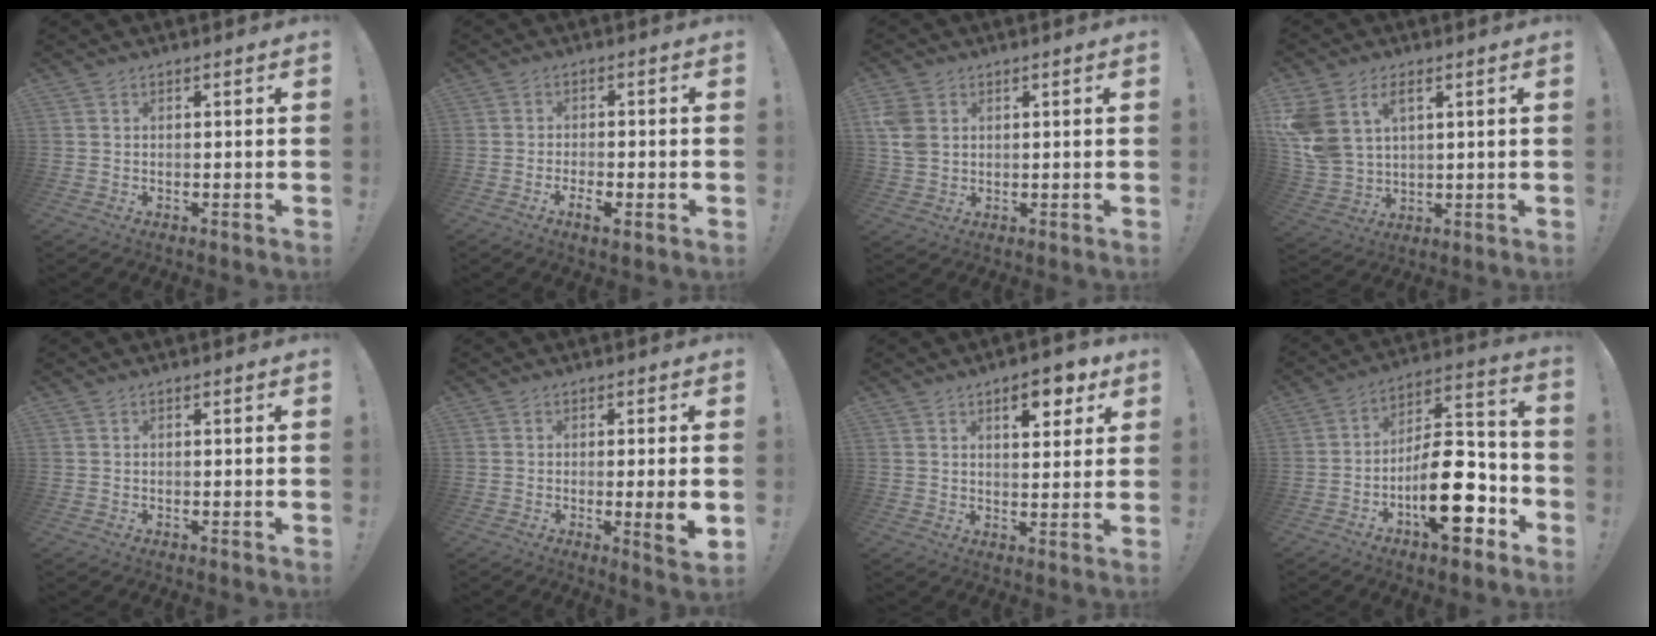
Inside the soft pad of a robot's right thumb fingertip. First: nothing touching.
{"total": 4.0, "force": [-2.2, 1.0, 3.2], "torque": [-0.060, 0.002, -0.037]}
{"total": 6.4, "force": [2.0, 4.9, 3.6], "torque": [-0.079, -0.005, 0.037]}
{"total": 10.1, "force": [4.7, 6.8, 5.8], "torque": [-0.130, -0.017, 0.094]}
{"total": 0.0}
{"total": 6.1, "force": [-0.9, -0.2, 6.0], "torque": [-0.093, -0.008, -0.014]}
{"total": 8.2, "force": [4.3, 4.0, 5.7], "torque": [-0.058, -0.017, 0.069]}
{"total": 20.2, "force": [-7.4, 8.9, 16.6], "torque": [-0.264, 0.051, -0.106]}